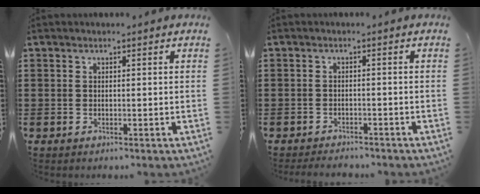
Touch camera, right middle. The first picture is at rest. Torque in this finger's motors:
{"motor_torque": [0.54, -0.04, -0.16, -0.09]}